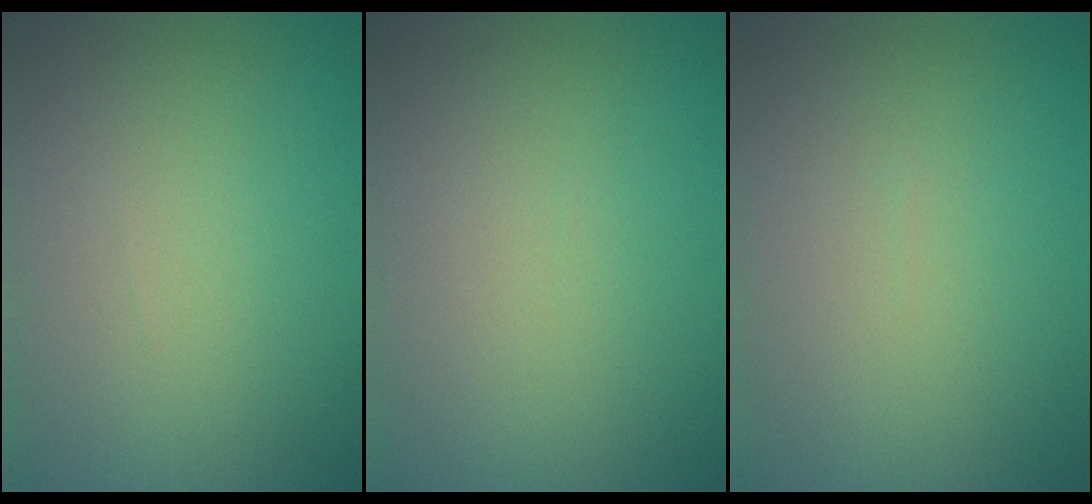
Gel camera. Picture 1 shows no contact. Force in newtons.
{"total": 0.0}
{"total": 0.0}